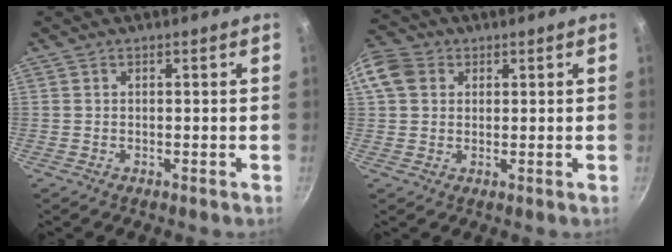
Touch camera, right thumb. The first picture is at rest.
{"total": 8.6, "force": [2.4, 7.1, 4.2], "torque": [-0.078, 0.012, 0.034]}